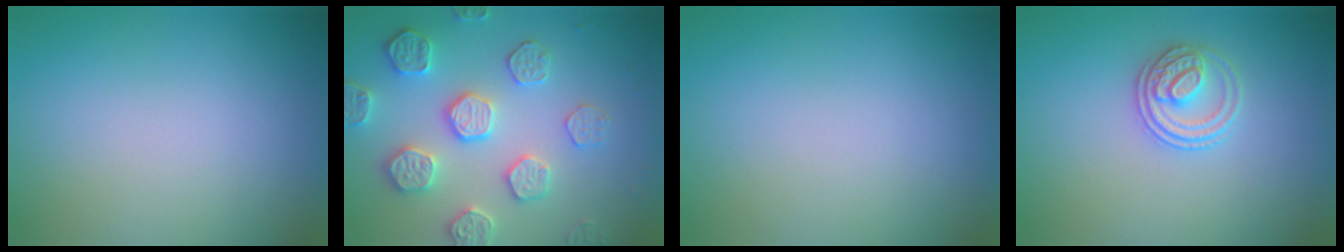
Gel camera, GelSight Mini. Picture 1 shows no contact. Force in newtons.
{"total": 5.0, "press": 4.8, "slide": 1.4}
{"total": 0.0}
{"total": 2.7, "press": 2.6, "slide": 0.7}